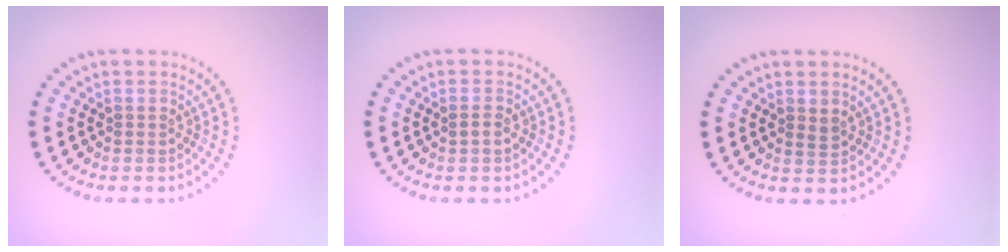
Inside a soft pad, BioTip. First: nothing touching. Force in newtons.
{"total": 1.0, "press": 1.0, "slide": 0.3}
{"total": 0.9, "press": 0.7, "slide": 0.5}